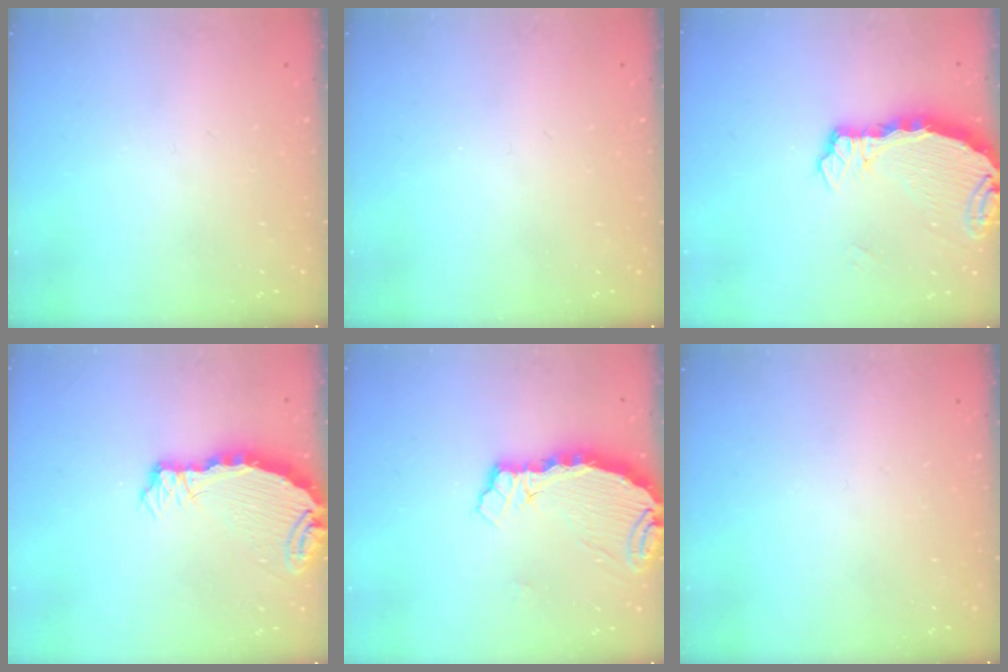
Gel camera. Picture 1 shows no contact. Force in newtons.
{"total": 0.0}
{"total": 5.5, "press": 5.5, "slide": 0.6}
{"total": 7.5, "press": 7.4, "slide": 0.8}
{"total": 5.9, "press": 5.9, "slide": 0.5}
{"total": 0.0}